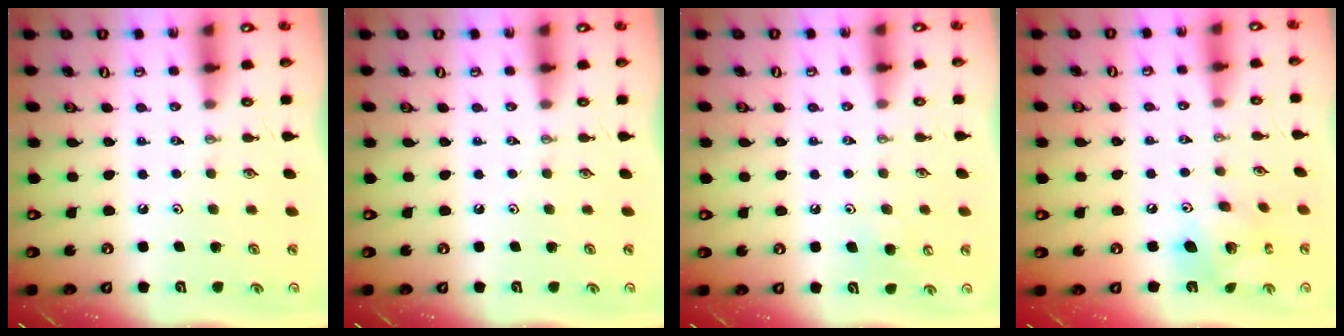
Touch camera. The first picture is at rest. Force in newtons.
{"total": 0.0}
{"total": 6.9, "press": 6.8, "slide": 0.6}
{"total": 12.3, "press": 12.3, "slide": 1.2}